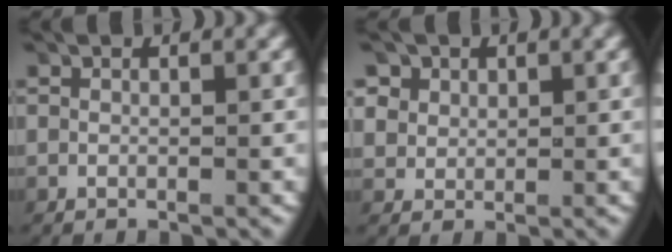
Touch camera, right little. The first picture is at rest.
{"total": 2.9, "force": [1.3, 2.4, 1.1], "torque": [-0.030, -0.004, 0.028]}